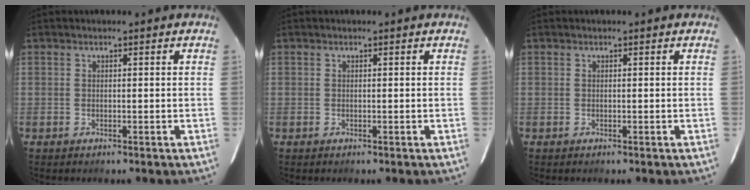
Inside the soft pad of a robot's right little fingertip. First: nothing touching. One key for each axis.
{"total": 0.0}
{"total": 0.0}